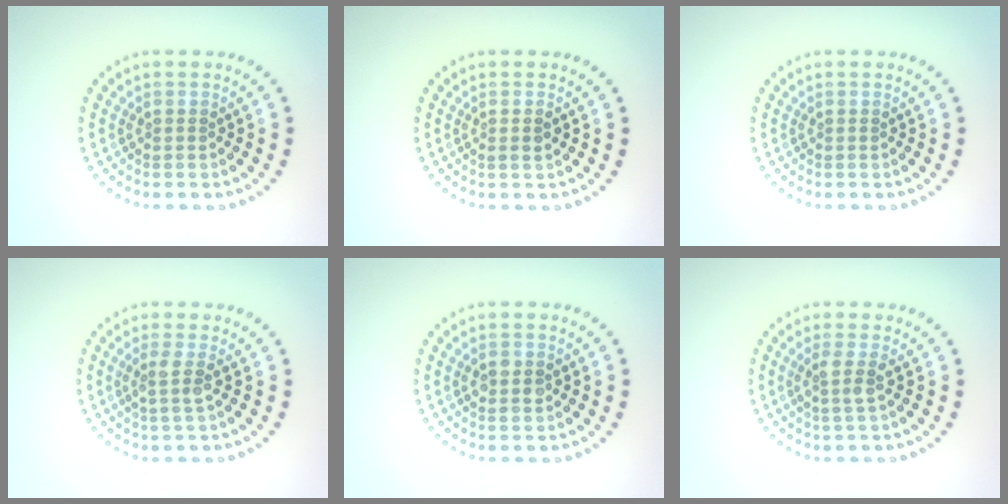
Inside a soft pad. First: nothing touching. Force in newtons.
{"total": 1.1, "press": 1.0, "slide": 0.5}
{"total": 0.0}
{"total": 1.8, "press": 1.4, "slide": 1.2}
{"total": 2.0, "press": 2.0, "slide": 0.1}
{"total": 1.8, "press": 1.3, "slide": 1.2}